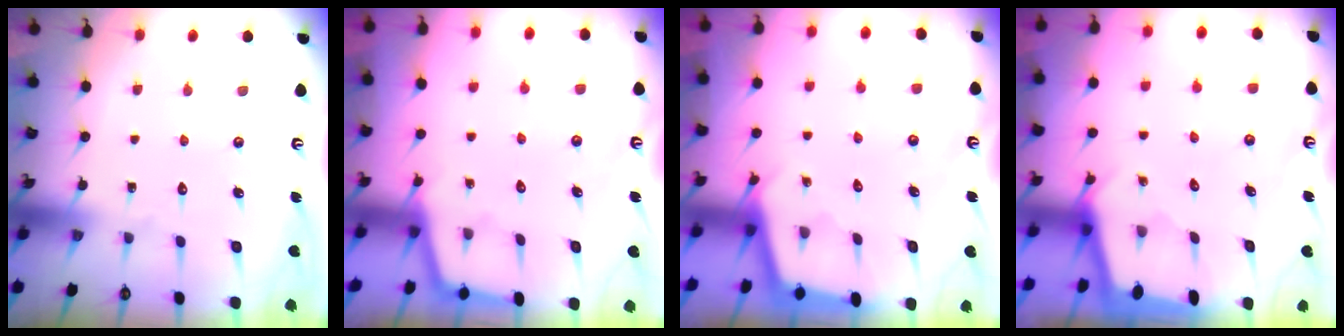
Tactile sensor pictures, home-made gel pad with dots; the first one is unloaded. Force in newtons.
{"total": 2.1, "press": 2.1, "slide": 0.4}
{"total": 2.4, "press": 2.4, "slide": 0.2}
{"total": 1.7, "press": 1.7, "slide": 0.3}